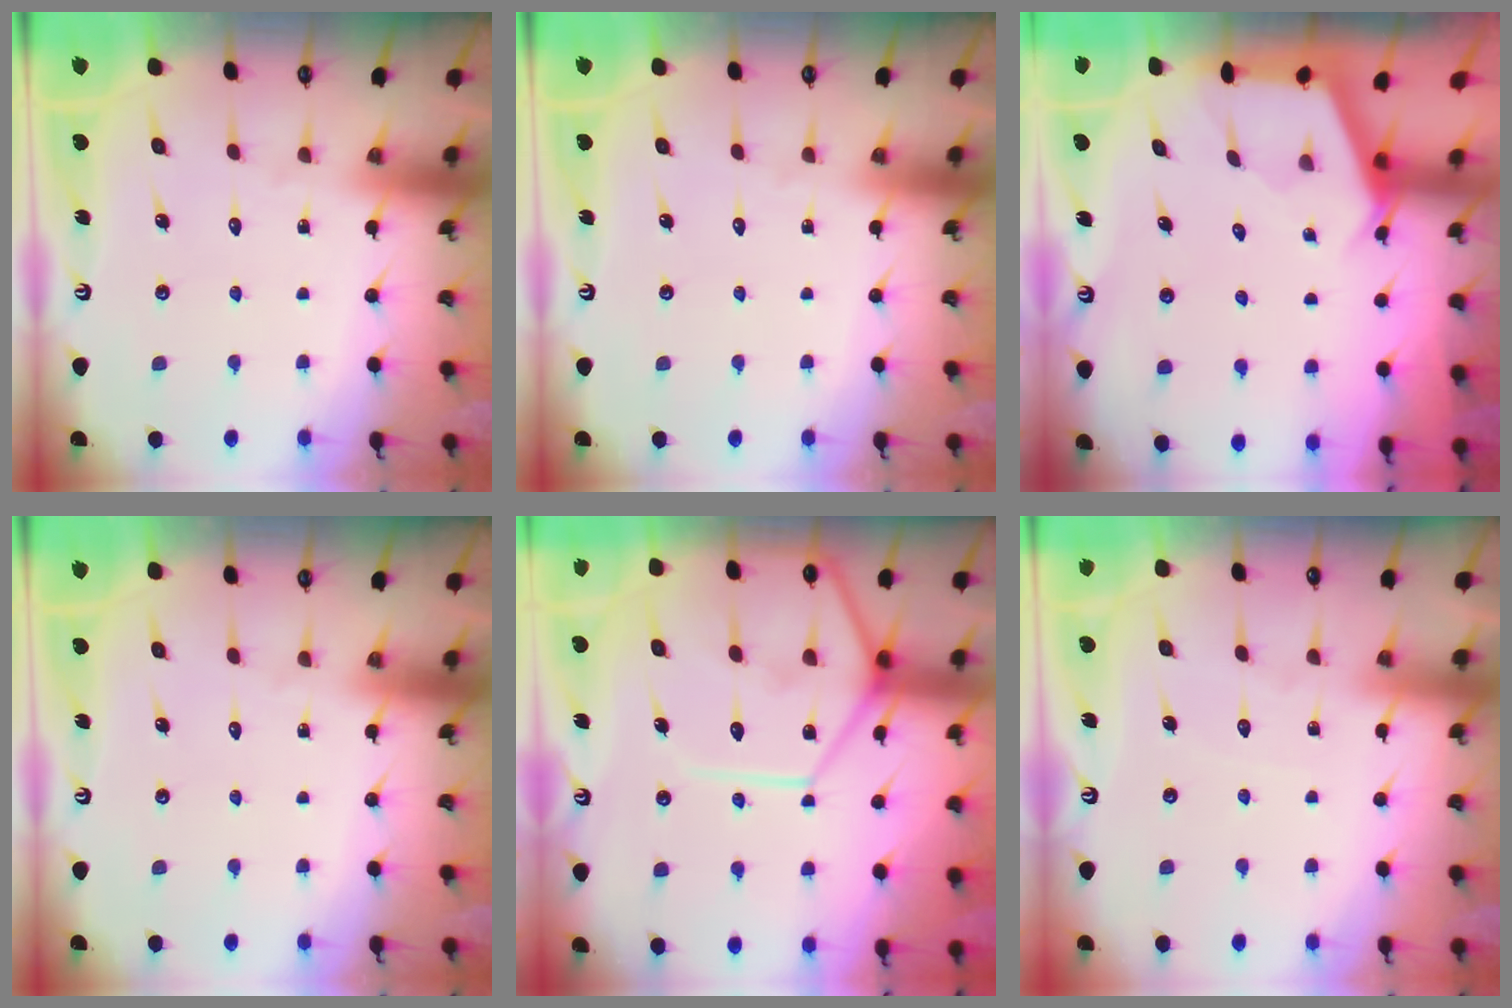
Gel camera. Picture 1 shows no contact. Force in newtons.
{"total": 0.0}
{"total": 2.5, "press": 2.5, "slide": 0.4}
{"total": 0.0}
{"total": 16.4, "press": 16.2, "slide": 2.0}
{"total": 3.2, "press": 3.2, "slide": 0.5}